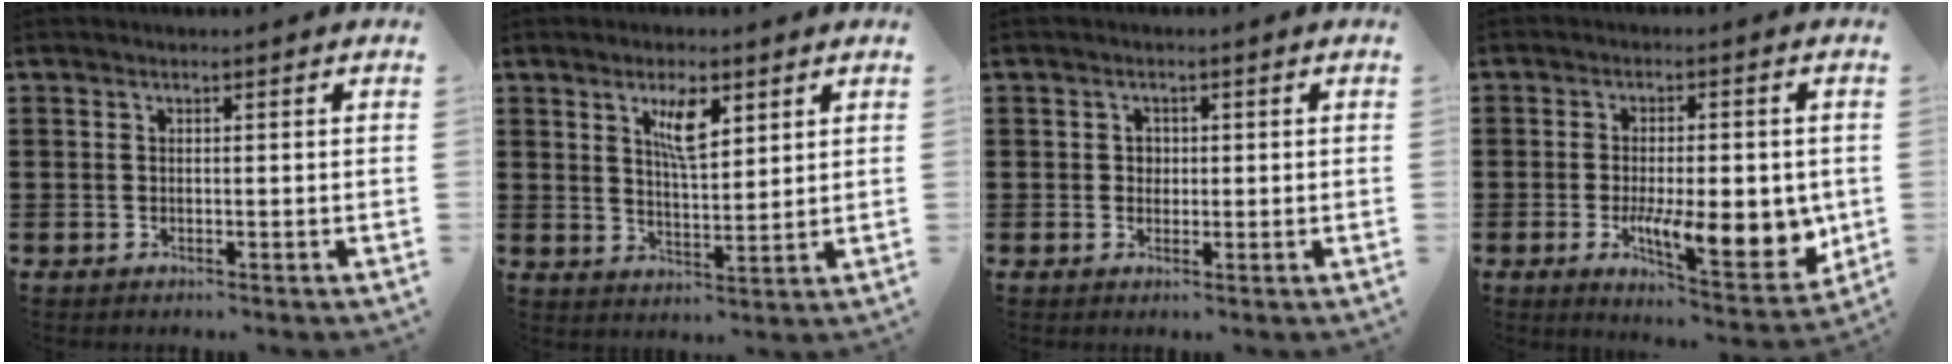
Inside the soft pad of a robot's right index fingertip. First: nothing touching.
{"total": 5.8, "force": [3.0, 1.9, 4.6], "torque": [-0.083, 0.000, 0.048]}
{"total": 1.4, "force": [0.2, 1.3, 0.5], "torque": [-0.013, 0.007, 0.002]}
{"total": 11.6, "force": [-2.3, 4.5, 10.5], "torque": [-0.144, -0.015, -0.030]}